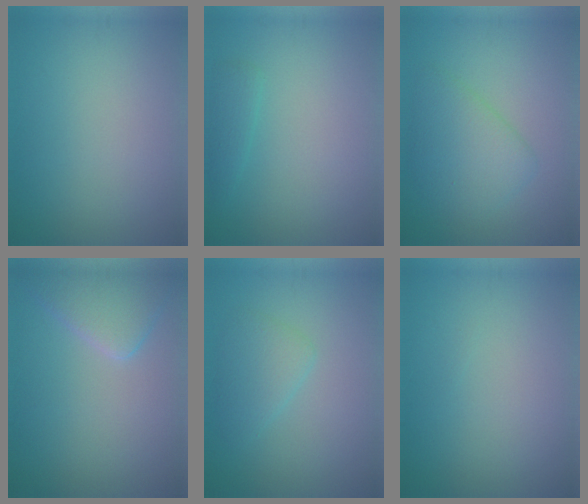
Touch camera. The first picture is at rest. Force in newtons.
{"total": 1.4, "press": 1.4, "slide": 0.1}
{"total": 4.1, "press": 4.1, "slide": 0.2}
{"total": 3.5, "press": 3.4, "slide": 0.4}
{"total": 2.4, "press": 2.4, "slide": 0.1}
{"total": 0.0}